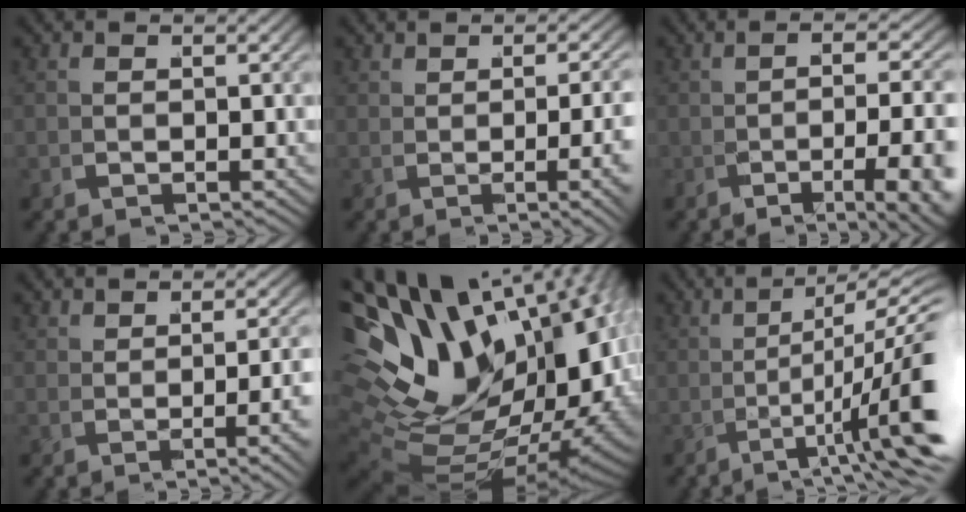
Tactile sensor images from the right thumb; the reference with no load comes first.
{"total": 2.5, "force": [-0.3, 0.2, 2.4], "torque": [-0.038, -0.005, 0.000]}
{"total": 5.9, "force": [-2.2, 0.8, 5.4], "torque": [-0.090, 0.004, -0.032]}
{"total": 1.7, "force": [0.1, -0.2, 1.7], "torque": [-0.022, -0.003, 0.007]}
{"total": 24.0, "force": [0.5, 15.6, 18.2], "torque": [-0.344, -0.028, 0.025]}
{"total": 7.5, "force": [-1.4, 1.7, 7.2], "torque": [-0.130, -0.005, -0.020]}